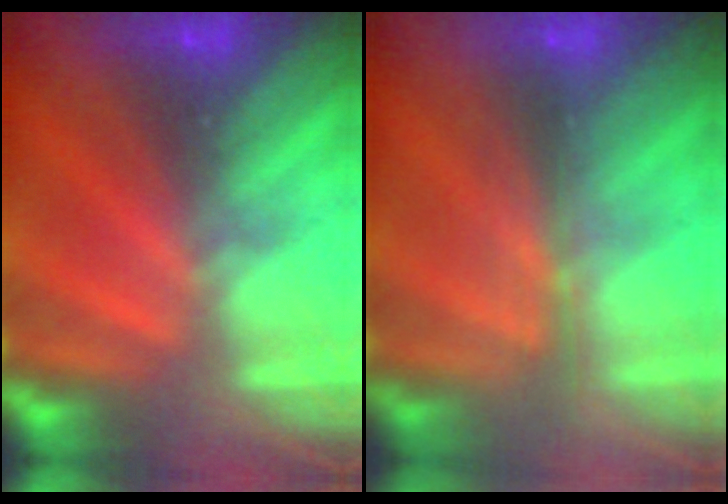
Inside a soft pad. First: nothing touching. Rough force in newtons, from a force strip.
{"total": 2.4}